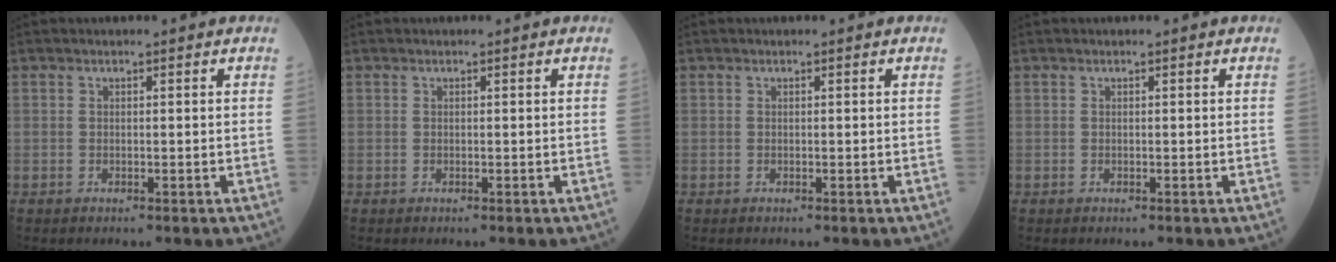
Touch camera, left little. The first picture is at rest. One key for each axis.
{"total": 0.0}
{"total": 0.0}
{"total": 0.0}